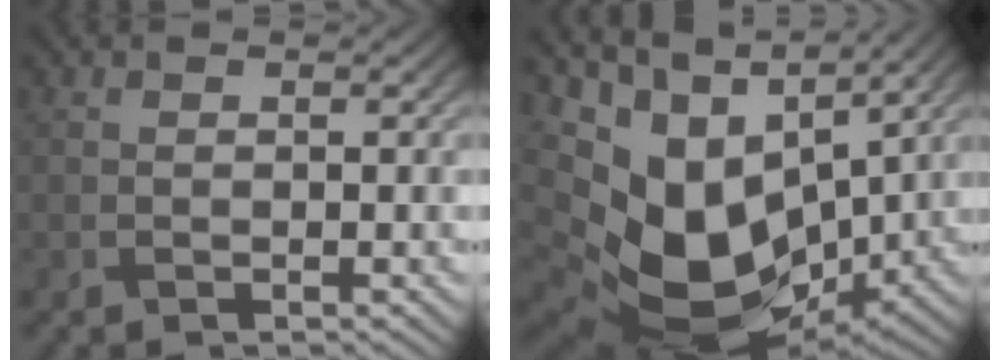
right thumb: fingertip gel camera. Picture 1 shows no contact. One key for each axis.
{"total": 16.4, "fx": 1.3, "fy": 11.2, "fz": 11.9, "tx": -0.257, "ty": -0.036, "tz": 0.045}